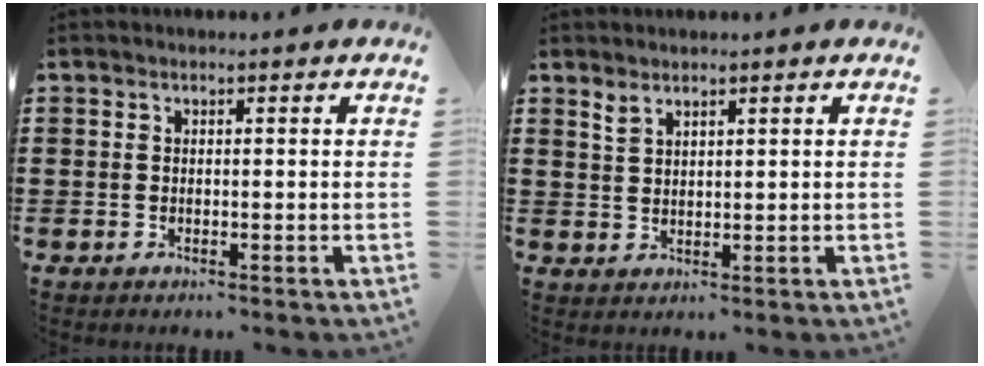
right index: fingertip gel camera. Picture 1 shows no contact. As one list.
[{"total": 1.8, "force": [1.6, 0.6, 0.7], "torque": [-0.016, 0.001, 0.030]}]